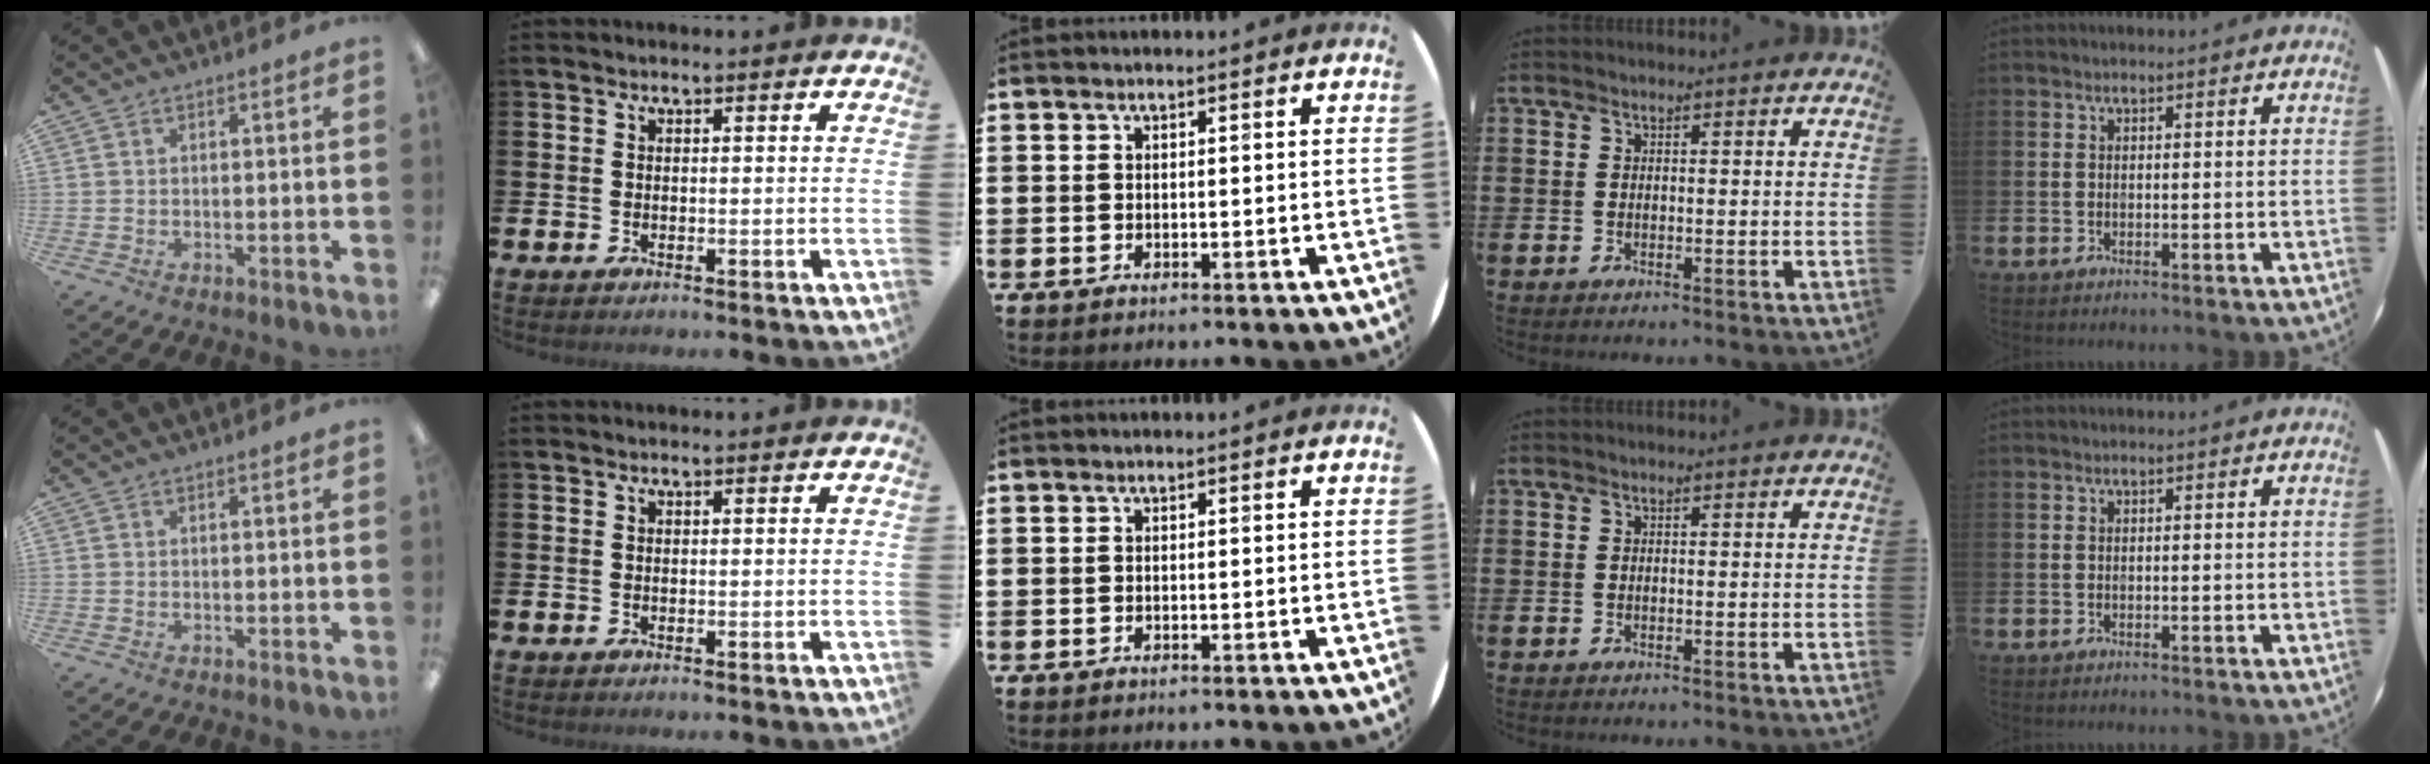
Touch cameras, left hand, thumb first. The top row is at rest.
{}